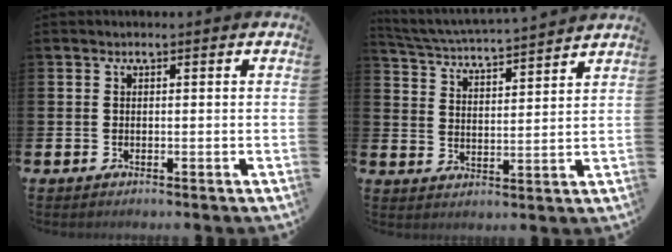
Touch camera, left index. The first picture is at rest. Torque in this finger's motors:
{"motor_torque": [0.51, -1.00, 0.10, 0.04]}